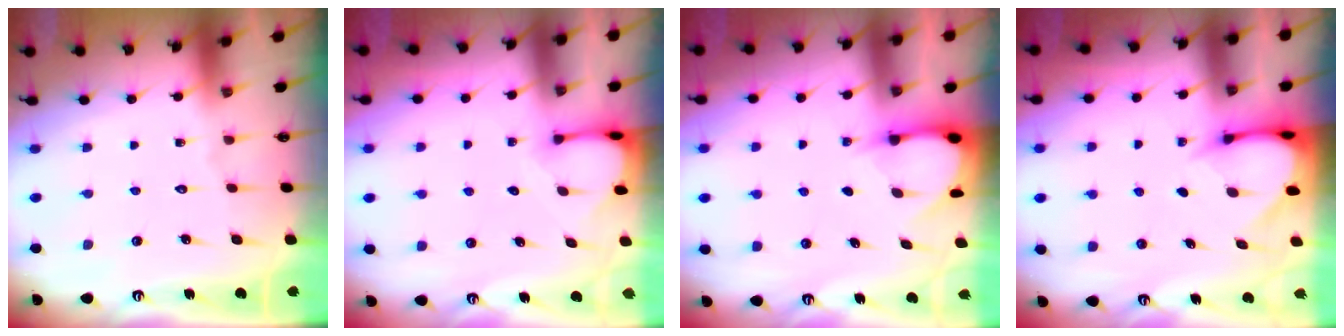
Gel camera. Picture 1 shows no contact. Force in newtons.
{"total": 3.0, "press": 3.0, "slide": 0.5}
{"total": 3.1, "press": 3.1, "slide": 0.3}
{"total": 3.4, "press": 3.4, "slide": 0.3}